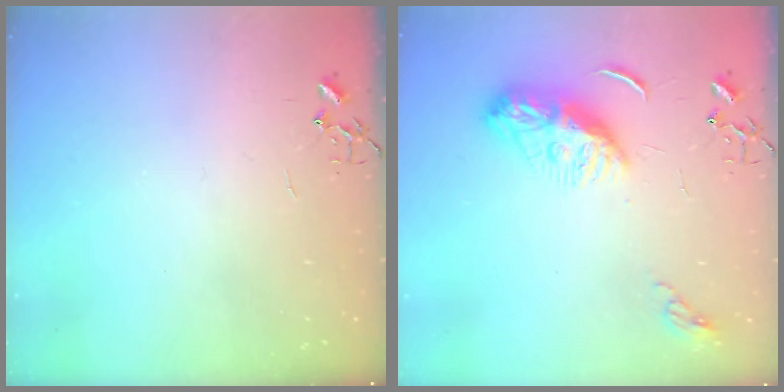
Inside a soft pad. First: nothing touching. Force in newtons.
{"total": 10.9, "press": 10.9, "slide": 0.4}